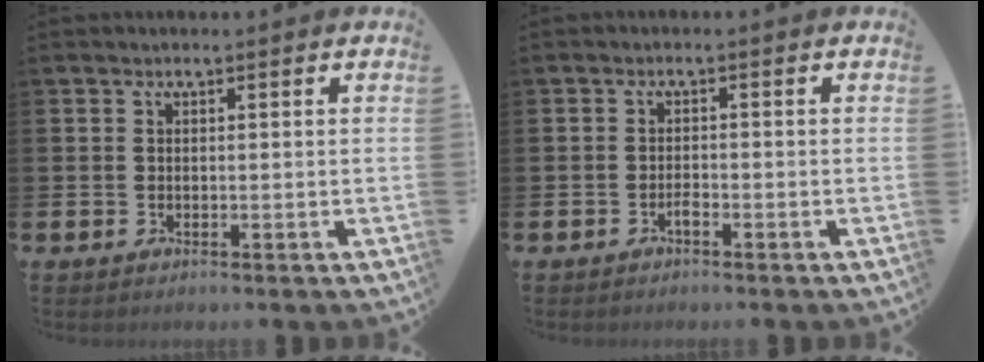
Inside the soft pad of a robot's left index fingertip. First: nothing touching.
{"total": 1.0, "force": [-0.8, 0.2, 0.5], "torque": [-0.013, -0.004, -0.015]}